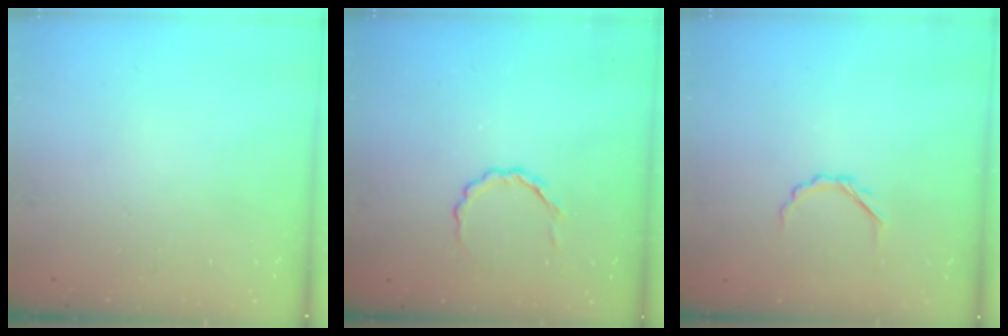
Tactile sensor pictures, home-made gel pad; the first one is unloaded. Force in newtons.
{"total": 3.0, "press": 2.8, "slide": 1.1}
{"total": 3.3, "press": 3.1, "slide": 0.9}